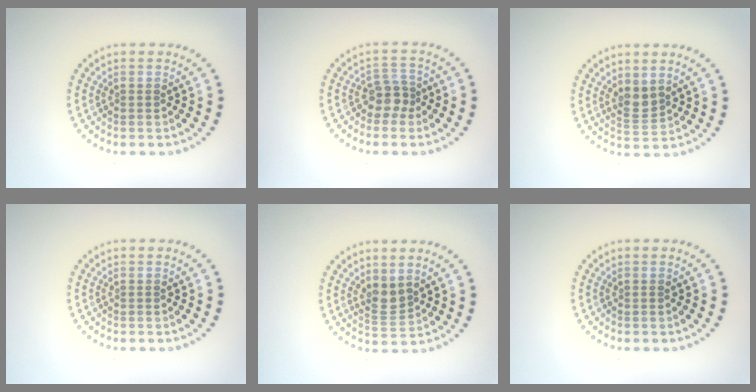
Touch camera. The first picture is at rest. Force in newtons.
{"total": 2.3, "press": 1.8, "slide": 1.3}
{"total": 2.0, "press": 1.7, "slide": 1.2}
{"total": 0.0}
{"total": 2.2, "press": 1.8, "slide": 1.2}
{"total": 0.0}